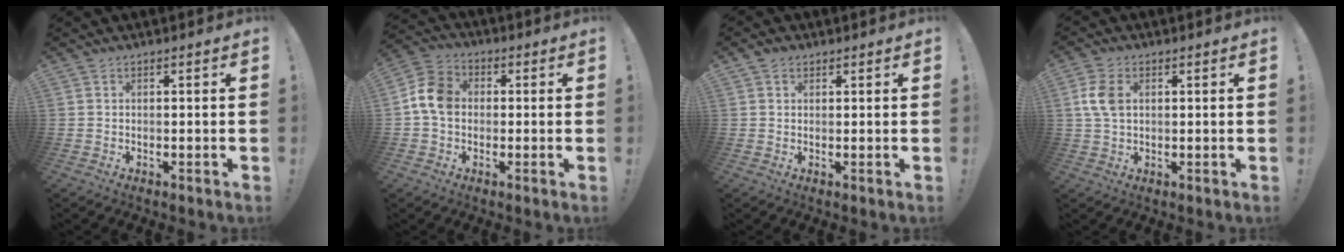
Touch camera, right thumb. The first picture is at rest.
{"total": 9.8, "force": [0.0, 7.6, 6.2], "torque": [-0.114, 0.024, 0.008]}
{"total": 1.7, "force": [1.1, 1.2, 0.5], "torque": [-0.009, 0.001, 0.021]}
{"total": 6.7, "force": [1.5, 4.3, 4.9], "torque": [-0.105, 0.006, 0.029]}